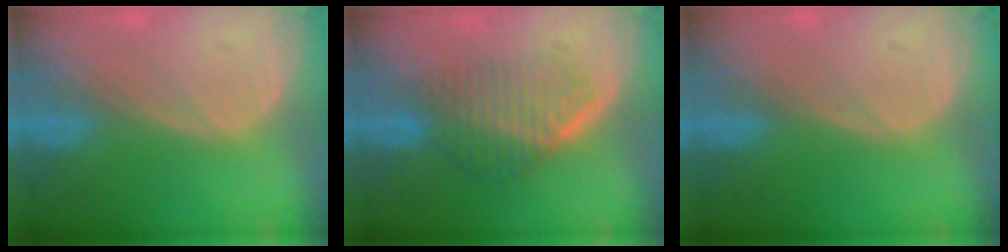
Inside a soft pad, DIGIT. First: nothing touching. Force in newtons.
{"total": 6.5, "press": 5.9, "slide": 2.9}
{"total": 0.0}